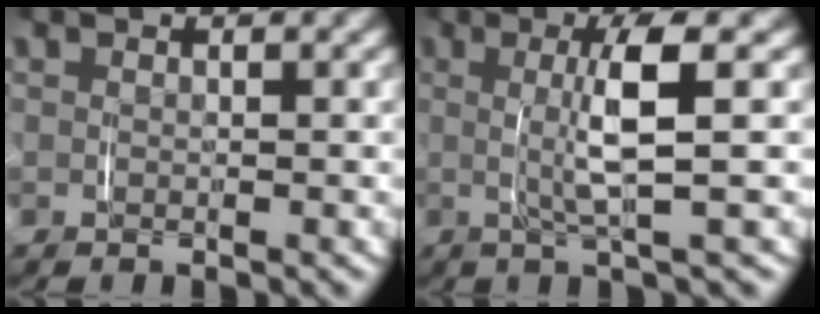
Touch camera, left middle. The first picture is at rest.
{"total": 4.1, "force": [0.5, -0.2, 4.1], "torque": [-0.071, -0.001, 0.006]}